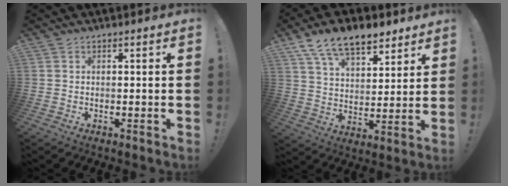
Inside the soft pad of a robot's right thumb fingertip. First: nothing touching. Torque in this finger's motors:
{"motor_torque": [0.69, 1.58, 0.47, 0.18, 0.08]}